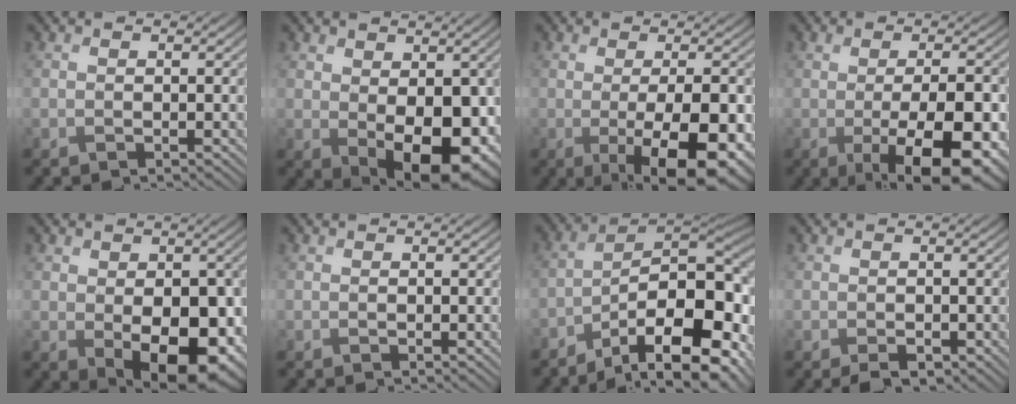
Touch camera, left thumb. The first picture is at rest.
{"total": 10.8, "force": [-0.8, 6.8, 8.4], "torque": [-0.133, -0.035, 0.002]}
{"total": 10.0, "force": [-2.2, 3.3, 9.2], "torque": [-0.124, -0.013, -0.020]}
{"total": 11.1, "force": [-3.0, 4.2, 9.8], "torque": [-0.136, -0.014, -0.034]}
{"total": 10.5, "force": [-1.9, 6.6, 8.0], "torque": [-0.119, -0.035, -0.017]}
{"total": 0.0}
{"total": 16.6, "force": [-7.8, 6.9, 12.9], "torque": [-0.201, -0.016, -0.132]}
{"total": 1.9, "force": [-1.0, 1.1, 1.1], "torque": [-0.023, -0.009, -0.016]}